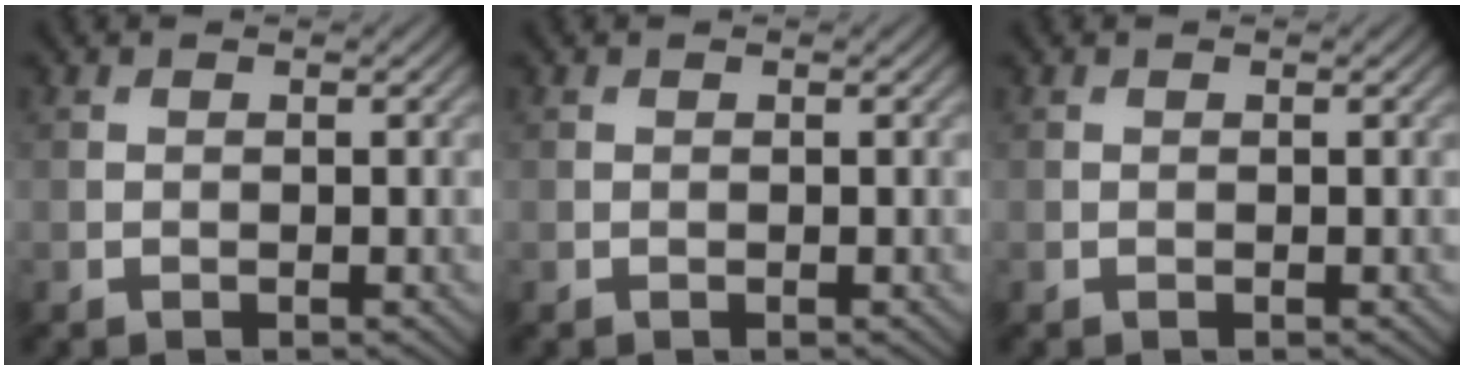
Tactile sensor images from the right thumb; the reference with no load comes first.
{"total": 0.0}
{"total": 0.0}